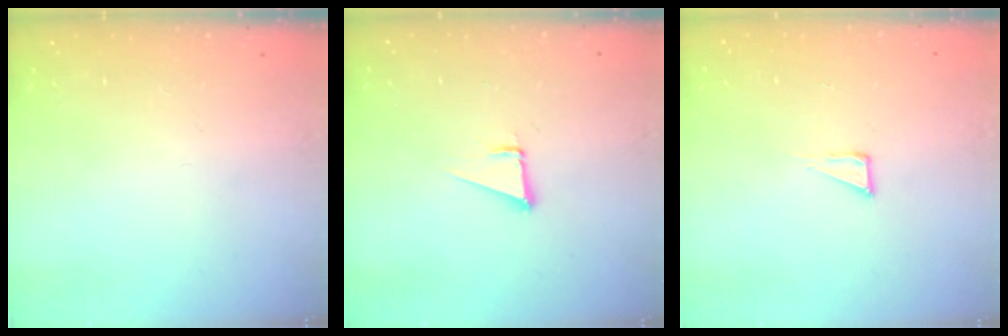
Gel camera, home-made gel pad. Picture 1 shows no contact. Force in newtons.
{"total": 1.9, "press": 1.9, "slide": 0.1}
{"total": 2.1, "press": 2.1, "slide": 0.1}